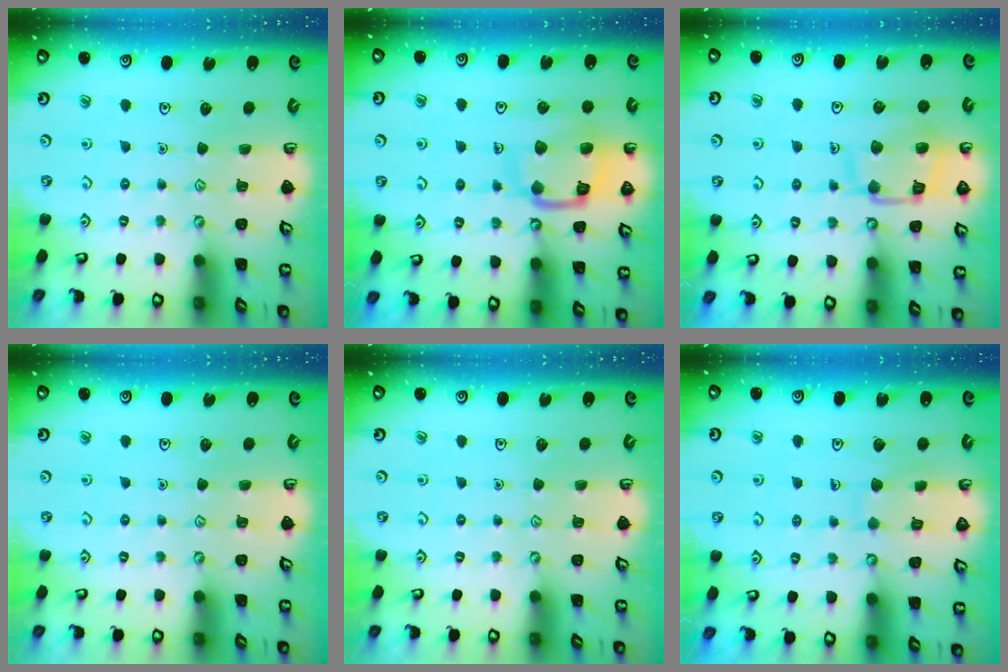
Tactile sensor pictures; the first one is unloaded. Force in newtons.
{"total": 13.8, "press": 13.7, "slide": 1.3}
{"total": 13.1, "press": 13.0, "slide": 1.5}
{"total": 0.0}
{"total": 0.0}
{"total": 6.5, "press": 6.5, "slide": 0.6}